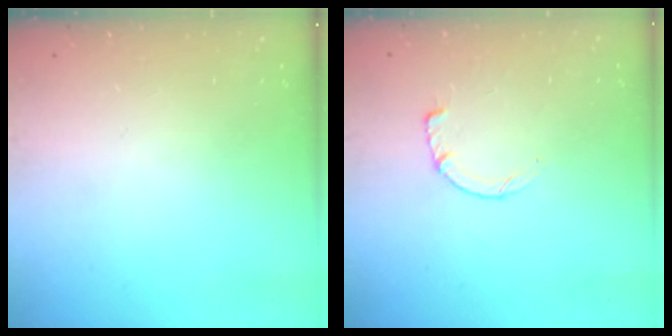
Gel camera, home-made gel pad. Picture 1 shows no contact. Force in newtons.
{"total": 3.4, "press": 3.4, "slide": 0.4}